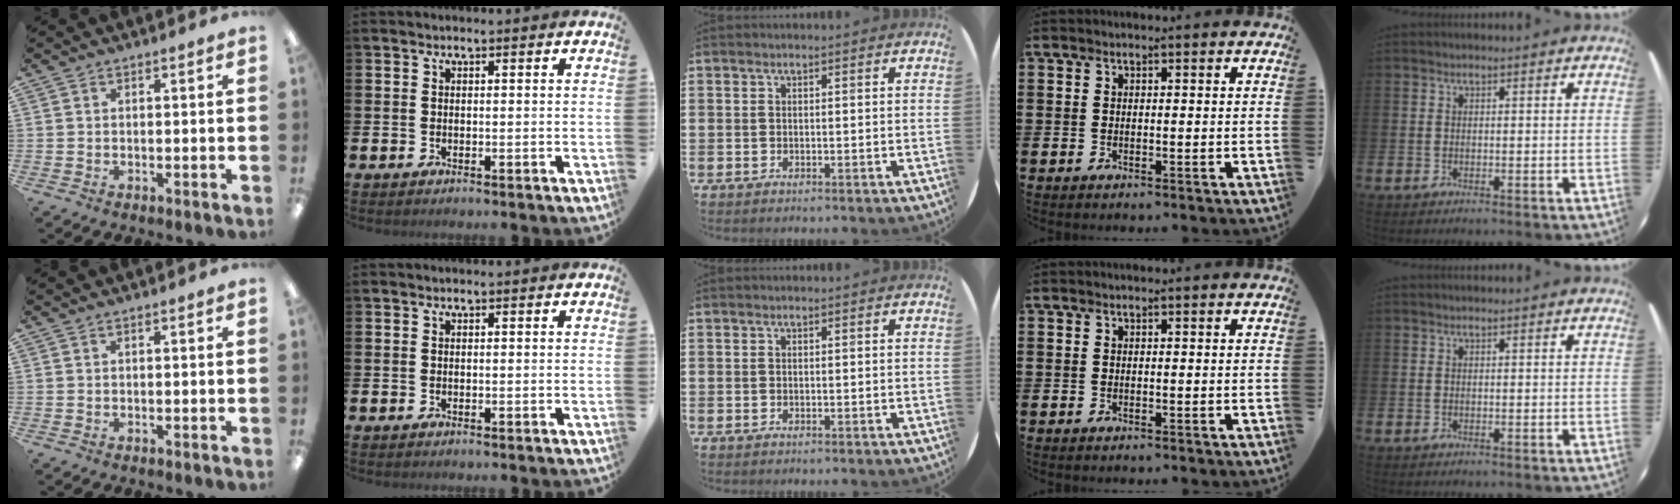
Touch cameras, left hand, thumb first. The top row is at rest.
{}